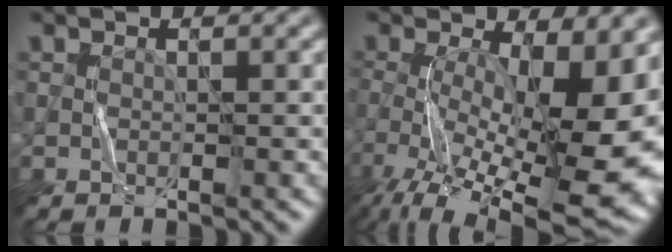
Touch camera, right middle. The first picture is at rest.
{"total": 15.6, "force": [-2.9, 5.6, 14.3], "torque": [-0.219, -0.028, -0.031]}